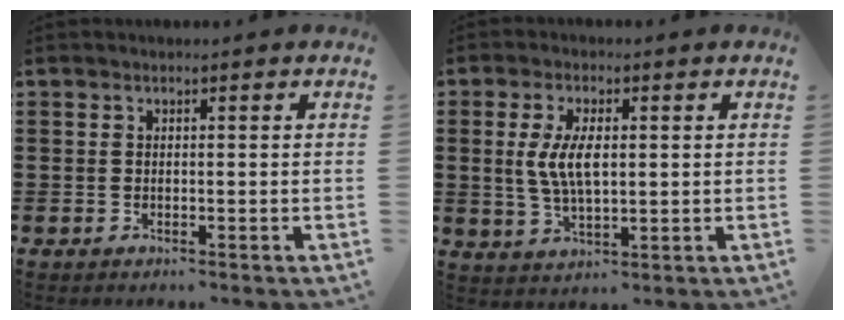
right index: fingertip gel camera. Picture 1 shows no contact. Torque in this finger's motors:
{"motor_torque": [0.78, -0.50, 0.37, 0.18]}